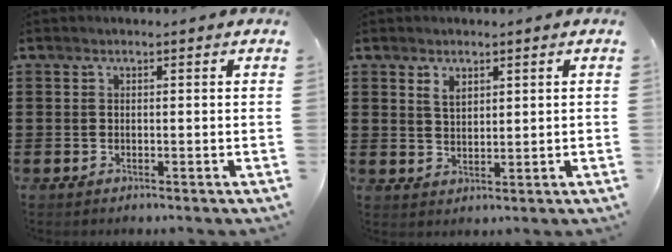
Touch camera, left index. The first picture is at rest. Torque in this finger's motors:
{"motor_torque": [0.43, -0.40, 0.07, 0.05]}